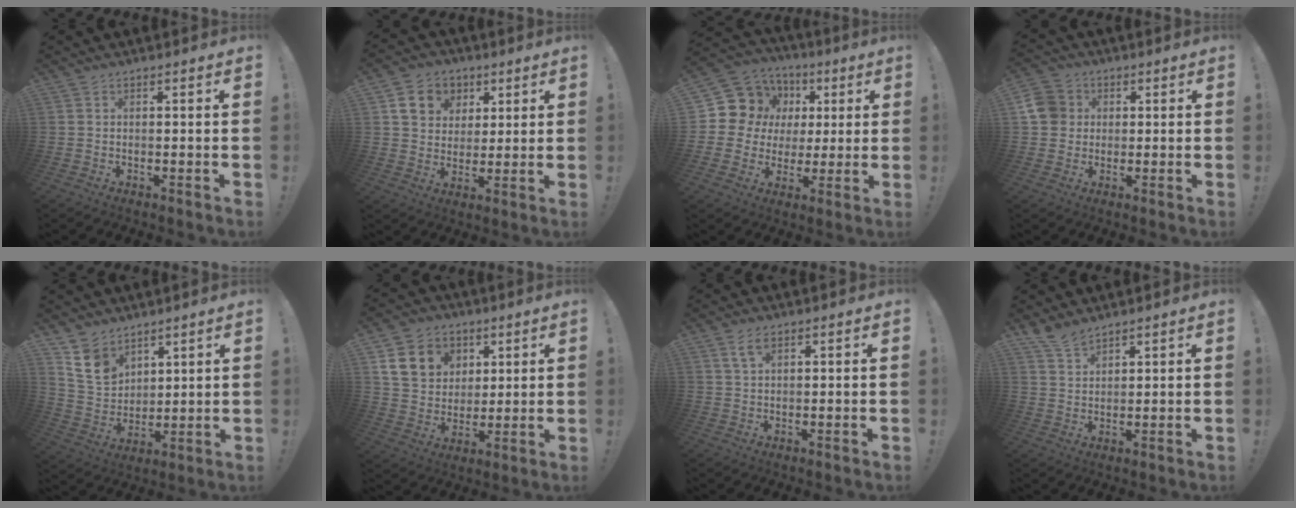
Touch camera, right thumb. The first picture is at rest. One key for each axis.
{"total": 11.4, "fx": 4.8, "fy": 9.4, "fz": 4.2, "tx": -0.052, "ty": -0.020, "tz": 0.098}
{"total": 13.4, "fx": 3.9, "fy": 12.0, "fz": 4.4, "tx": -0.057, "ty": -0.020, "tz": 0.093}
{"total": 8.4, "fx": 1.3, "fy": 7.7, "fz": 2.9, "tx": -0.041, "ty": 0.008, "tz": 0.030}
{"total": 11.2, "fx": 7.9, "fy": 7.0, "fz": 3.8, "tx": -0.074, "ty": -0.048, "tz": 0.160}
{"total": 13.3, "fx": 5.7, "fy": 10.9, "fz": 5.0, "tx": -0.070, "ty": -0.026, "tz": 0.118}
{"total": 3.6, "fx": 1.9, "fy": 1.4, "fz": 2.7, "tx": -0.047, "ty": -0.002, "tz": 0.032}
{"total": 5.3, "fx": 4.6, "fy": 1.8, "fz": 1.9, "tx": -0.032, "ty": -0.028, "tz": 0.087}